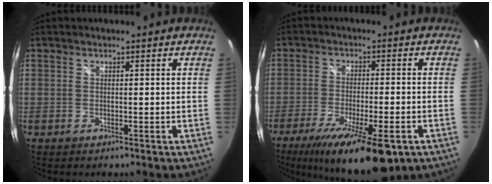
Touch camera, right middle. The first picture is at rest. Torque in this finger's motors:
{"motor_torque": [1.22, -0.92, 0.31, 0.11]}